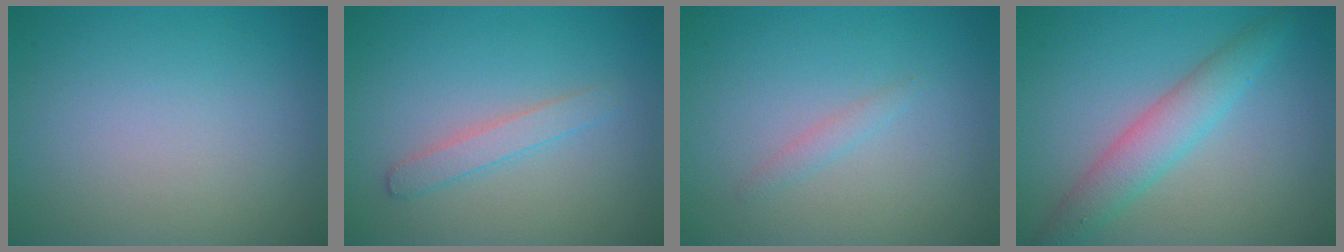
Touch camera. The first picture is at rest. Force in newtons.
{"total": 1.7, "press": 1.7, "slide": 0.1}
{"total": 0.9, "press": 0.9, "slide": 0.1}
{"total": 3.7, "press": 3.7, "slide": 0.1}